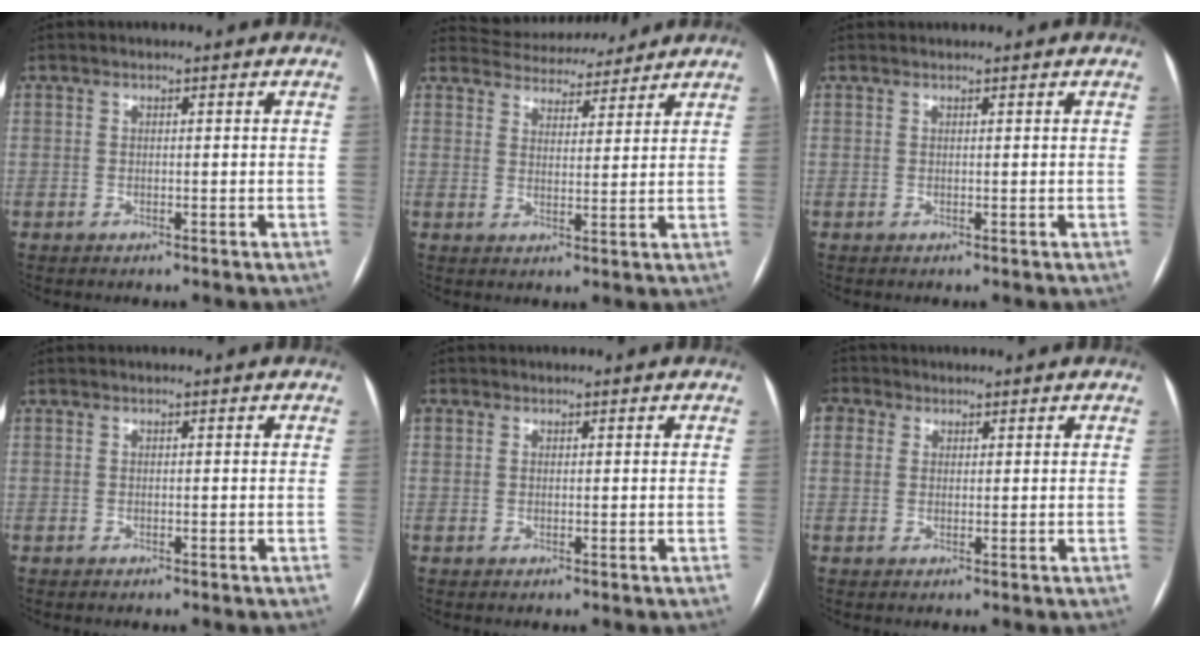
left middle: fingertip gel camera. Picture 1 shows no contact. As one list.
[{"total": 9.6, "force": [9.1, 2.6, 1.5], "torque": [-0.019, 0.014, 0.129]}, {"total": 0.7, "force": [0.7, 0.1, 0.0], "torque": [-0.004, 0.016, 0.016]}, {"total": 0.0}, {"total": 1.7, "force": [0.7, 1.5, 0.4], "torque": [-0.007, 0.007, 0.012]}, {"total": 4.1, "force": [2.0, 3.3, 1.4], "torque": [-0.039, 0.020, 0.039]}]